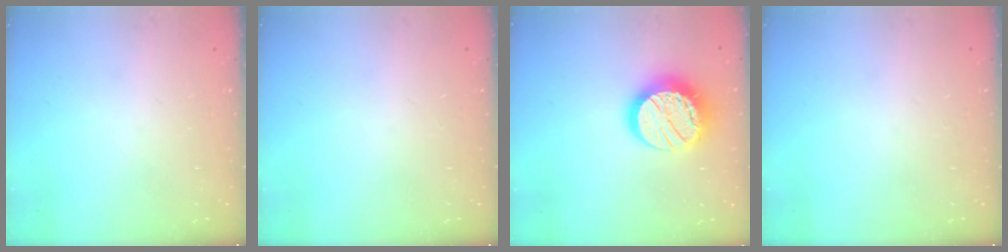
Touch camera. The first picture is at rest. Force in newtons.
{"total": 0.0}
{"total": 17.5, "press": 17.5, "slide": 1.2}
{"total": 0.0}